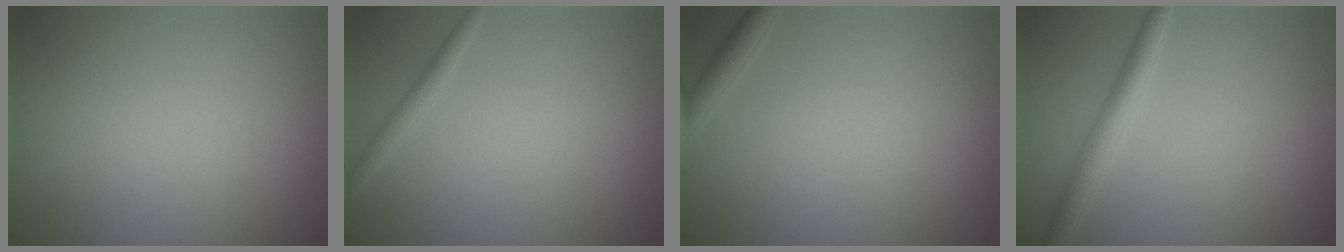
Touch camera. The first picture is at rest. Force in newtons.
{"total": 1.2, "press": 1.2, "slide": 0.1}
{"total": 1.4, "press": 1.4, "slide": 0.1}
{"total": 2.8, "press": 2.8, "slide": 0.1}